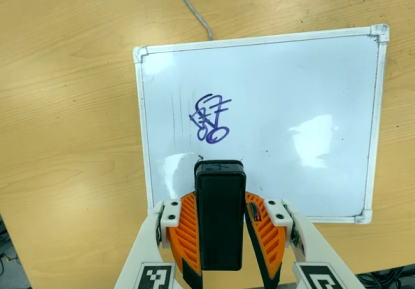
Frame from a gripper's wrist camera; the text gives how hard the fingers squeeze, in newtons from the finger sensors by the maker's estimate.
{"total": 5.6, "left": 4.5, "right": 6.7}